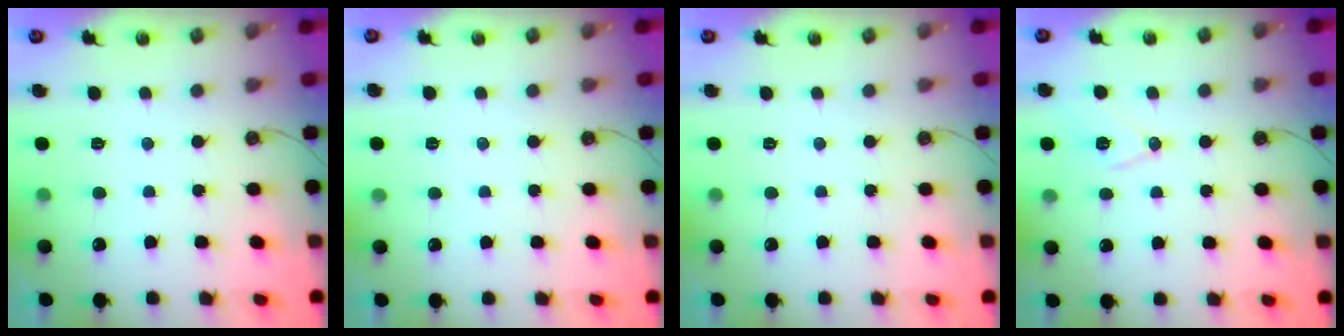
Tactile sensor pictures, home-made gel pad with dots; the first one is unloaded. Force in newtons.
{"total": 4.1, "press": 2.2, "slide": 3.4}
{"total": 0.0}
{"total": 10.0, "press": 9.3, "slide": 3.7}